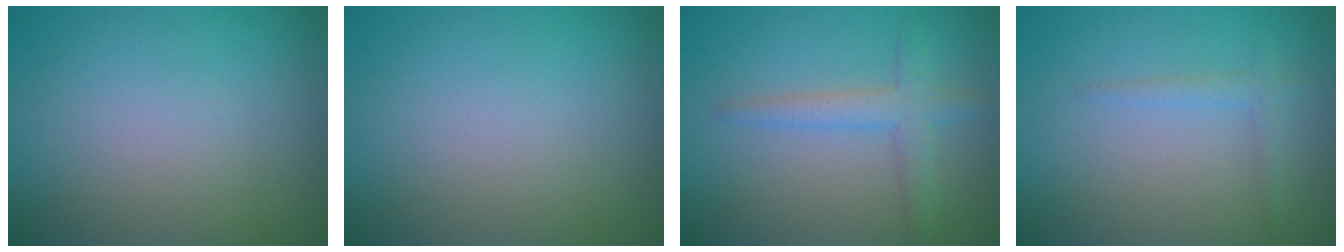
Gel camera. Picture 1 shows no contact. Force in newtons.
{"total": 0.0}
{"total": 2.8, "press": 2.8, "slide": 0.1}
{"total": 1.3, "press": 1.3, "slide": 0.1}